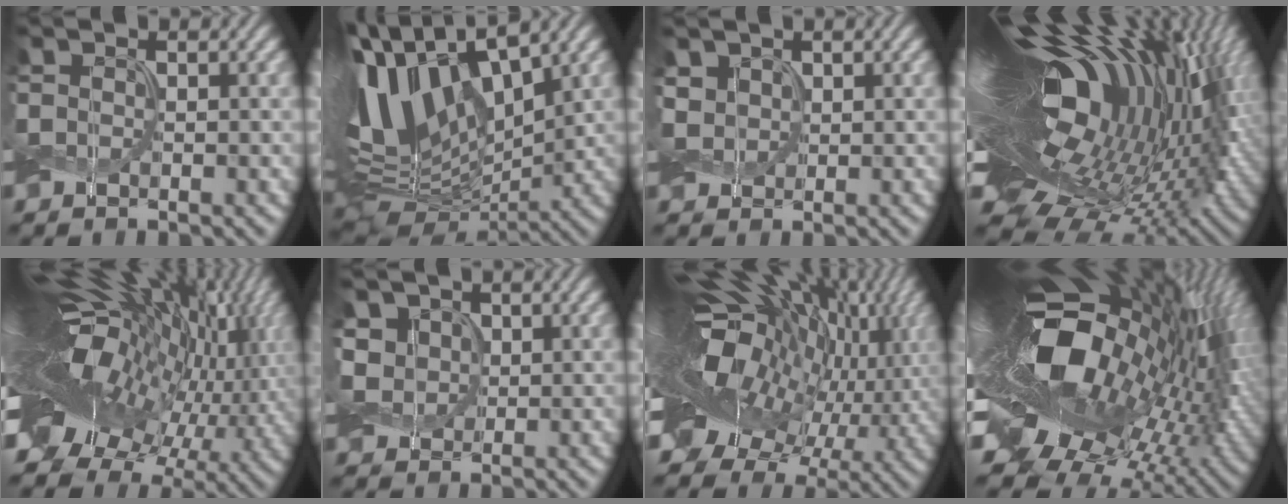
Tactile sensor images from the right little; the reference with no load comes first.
{"total": 12.8, "force": [3.9, 6.6, 10.3], "torque": [-0.228, 0.015, 0.064]}
{"total": 2.2, "force": [0.9, 1.7, 1.0], "torque": [-0.028, 0.004, 0.012]}
{"total": 21.4, "force": [2.6, 9.7, 18.9], "torque": [-0.305, -0.008, 0.019]}
{"total": 19.6, "force": [0.8, 10.4, 16.5], "torque": [-0.283, -0.008, 0.012]}
{"total": 3.1, "force": [0.8, 2.6, 1.4], "torque": [-0.037, 0.006, 0.005]}
{"total": 18.1, "force": [2.9, 11.1, 14.0], "torque": [-0.224, 0.006, 0.060]}
{"total": 22.0, "force": [0.6, 12.3, 18.2], "torque": [-0.301, -0.015, -0.016]}